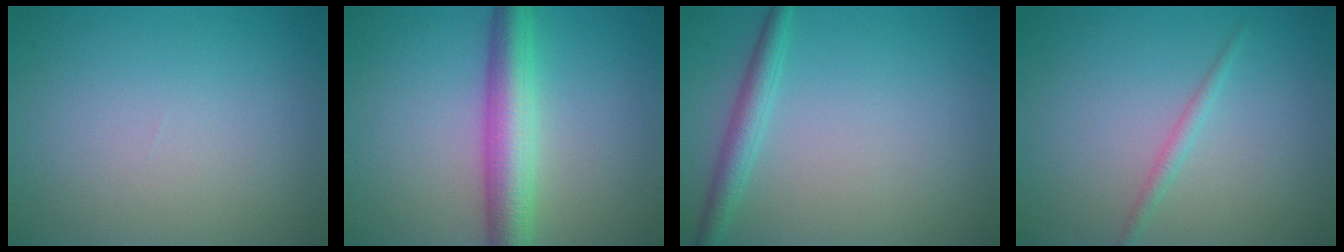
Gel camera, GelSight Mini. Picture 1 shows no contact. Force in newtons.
{"total": 5.7, "press": 5.7, "slide": 0.1}
{"total": 2.3, "press": 2.3, "slide": 0.1}
{"total": 1.1, "press": 1.1, "slide": 0.0}